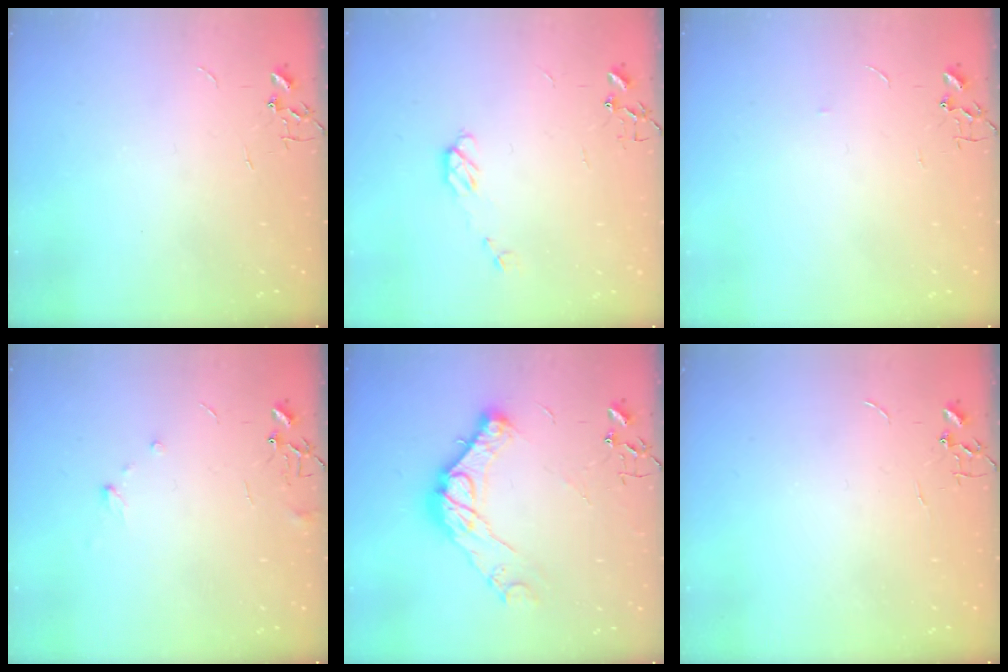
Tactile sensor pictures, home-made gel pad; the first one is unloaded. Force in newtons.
{"total": 5.0, "press": 5.0, "slide": 0.2}
{"total": 2.6, "press": 2.5, "slide": 0.4}
{"total": 5.7, "press": 5.6, "slide": 0.5}
{"total": 16.1, "press": 16.1, "slide": 1.1}
{"total": 0.0}